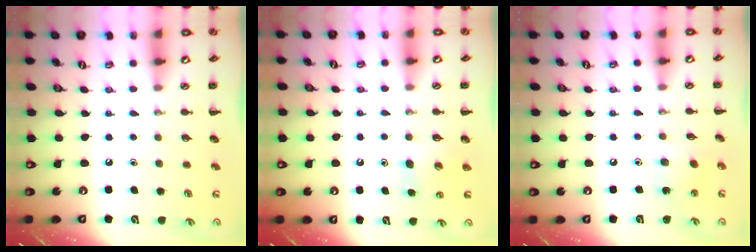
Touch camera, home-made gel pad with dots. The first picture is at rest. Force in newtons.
{"total": 5.0, "press": 4.8, "slide": 1.4}
{"total": 4.7, "press": 4.7, "slide": 0.7}